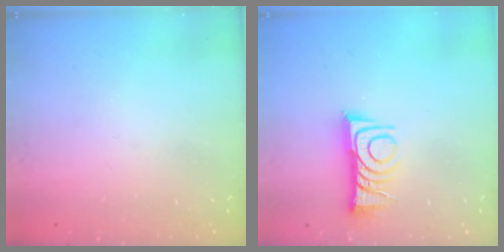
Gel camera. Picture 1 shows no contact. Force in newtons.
{"total": 10.3, "press": 10.3, "slide": 0.6}